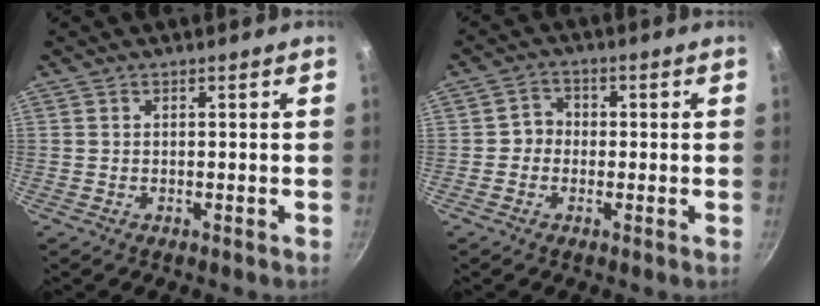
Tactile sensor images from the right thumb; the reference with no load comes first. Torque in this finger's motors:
{"motor_torque": [0.02, 0.03, -0.20, 0.04, 0.05]}